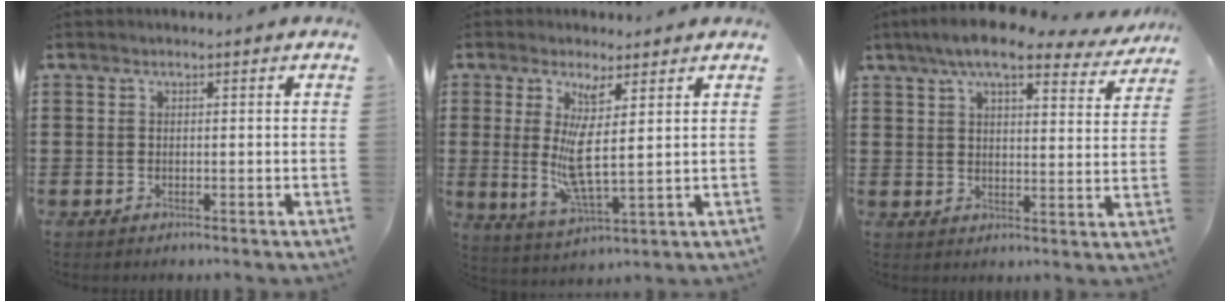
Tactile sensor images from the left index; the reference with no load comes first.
{"total": 7.6, "force": [2.7, 1.5, 6.9], "torque": [-0.122, -0.023, 0.048]}
{"total": 8.8, "force": [7.3, 1.3, 4.8], "torque": [-0.106, -0.017, 0.130]}